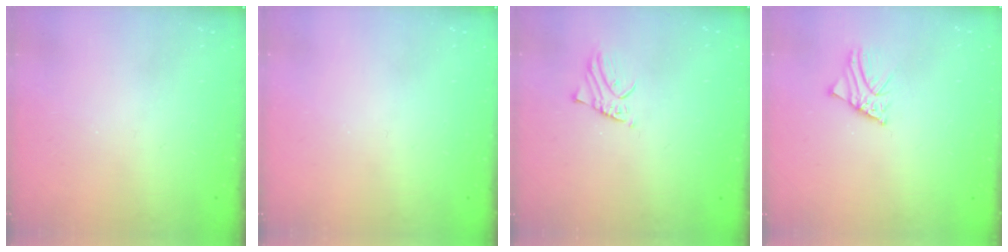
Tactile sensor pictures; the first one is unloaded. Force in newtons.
{"total": 0.0}
{"total": 2.3, "press": 2.3, "slide": 0.1}
{"total": 2.1, "press": 2.0, "slide": 0.3}